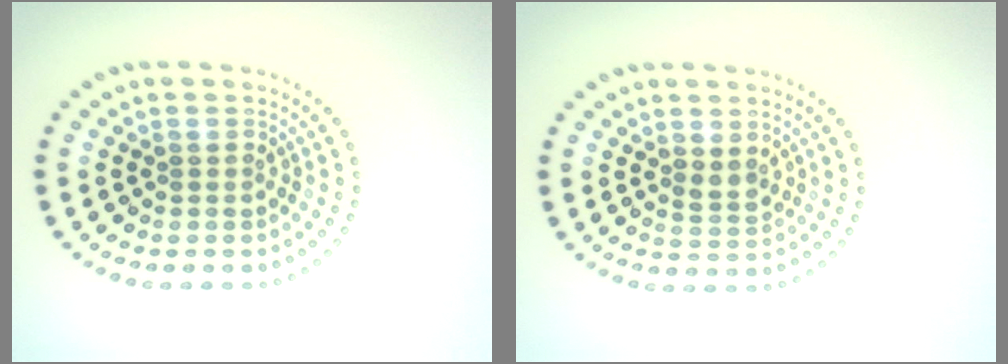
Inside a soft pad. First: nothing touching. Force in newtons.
{"total": 1.3, "press": 1.1, "slide": 0.5}